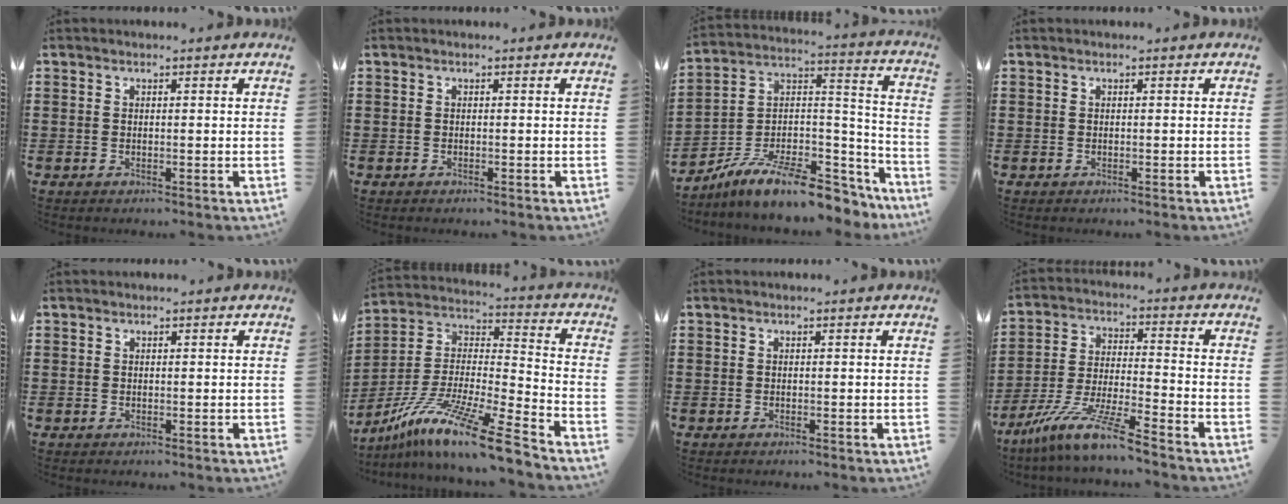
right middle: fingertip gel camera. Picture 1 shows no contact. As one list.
[{"total": 0.0}, {"total": 10.4, "force": [-8.5, 2.1, 5.6], "torque": [-0.107, 0.013, -0.165]}, {"total": 0.0}, {"total": 0.0}, {"total": 14.4, "force": [-11.2, 0.0, 9.1], "torque": [-0.173, 0.009, -0.213]}, {"total": 0.0}, {"total": 10.1, "force": [-8.4, -0.5, 5.6], "torque": [-0.122, -0.006, -0.171]}]